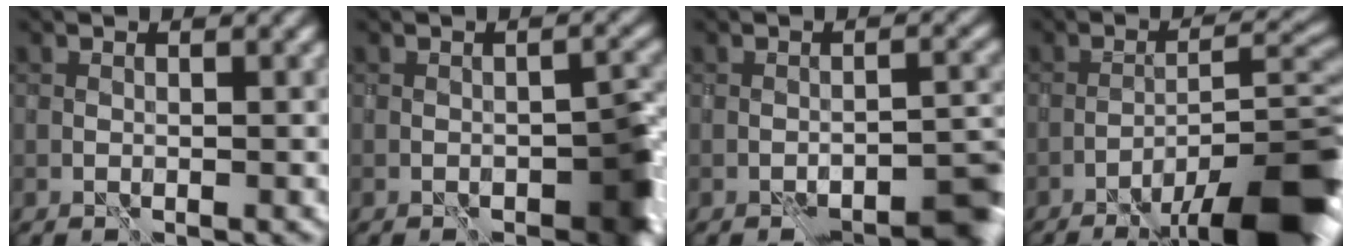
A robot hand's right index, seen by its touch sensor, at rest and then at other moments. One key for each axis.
{"total": 5.0, "fx": -2.7, "fy": 2.1, "fz": 3.7, "tx": -0.039, "ty": 0.009, "tz": -0.033}
{"total": 5.3, "fx": -4.3, "fy": 1.2, "fz": 2.8, "tx": -0.029, "ty": 0.012, "tz": -0.057}
{"total": 13.1, "fx": -8.6, "fy": 3.4, "fz": 9.2, "tx": -0.134, "ty": 0.011, "tz": -0.124}